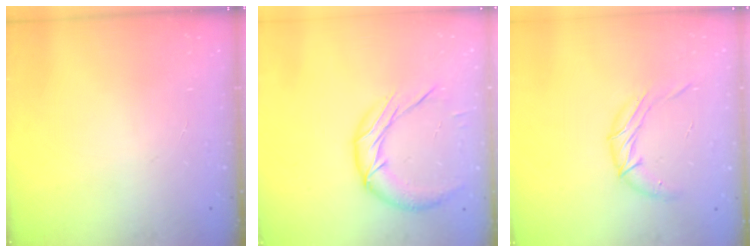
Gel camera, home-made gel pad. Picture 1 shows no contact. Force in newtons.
{"total": 13.1, "press": 13.0, "slide": 1.0}
{"total": 9.5, "press": 9.5, "slide": 0.7}